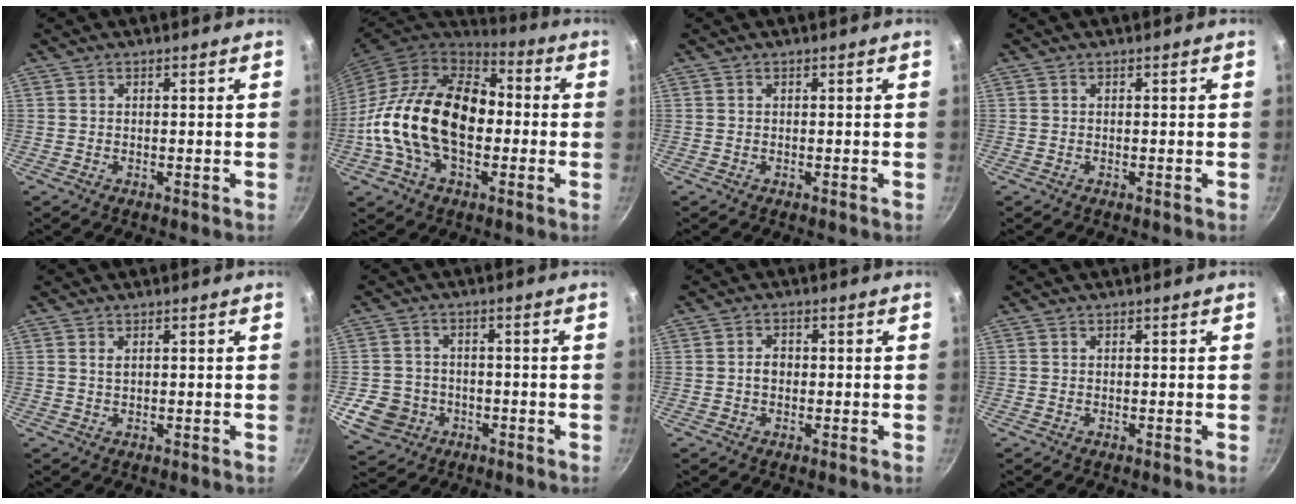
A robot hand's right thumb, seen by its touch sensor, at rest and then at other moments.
{"total": 23.5, "force": [-1.8, 15.0, 18.0], "torque": [-0.301, 0.039, -0.045]}
{"total": 0.0}
{"total": 0.0}
{"total": 1.1, "force": [0.5, 0.6, 0.8], "torque": [-0.015, 0.001, 0.010]}
{"total": 8.0, "force": [-2.7, 6.9, 3.0], "torque": [-0.038, 0.021, -0.039]}
{"total": 2.4, "force": [-0.2, 1.8, 1.5], "torque": [-0.016, 0.011, -0.004]}
{"total": 0.0}